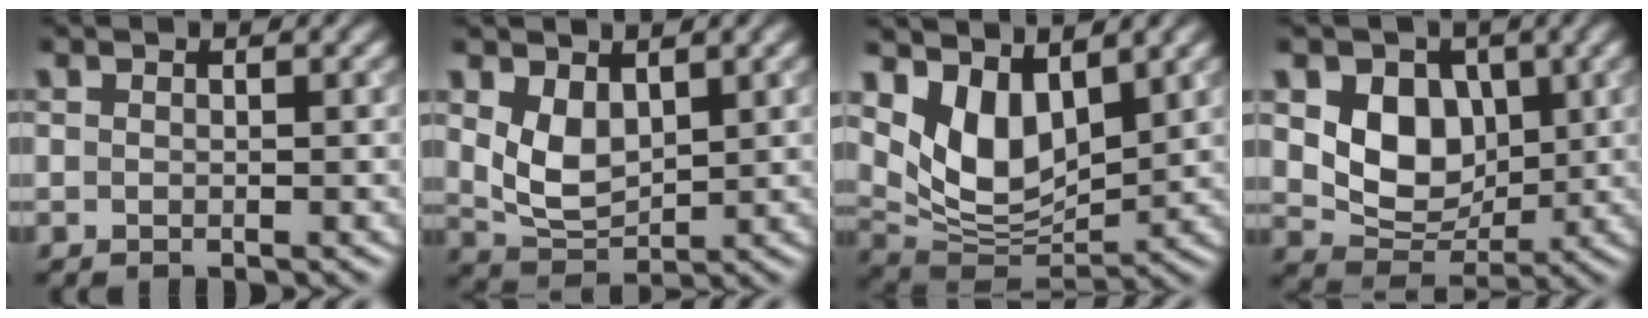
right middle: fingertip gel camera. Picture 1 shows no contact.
{"total": 3.7, "force": [1.3, 2.3, 2.6], "torque": [-0.062, -0.006, 0.034]}
{"total": 6.5, "force": [3.2, 3.6, 4.4], "torque": [-0.090, -0.020, 0.062]}
{"total": 6.3, "force": [1.3, 4.8, 3.8], "torque": [-0.067, -0.009, 0.021]}